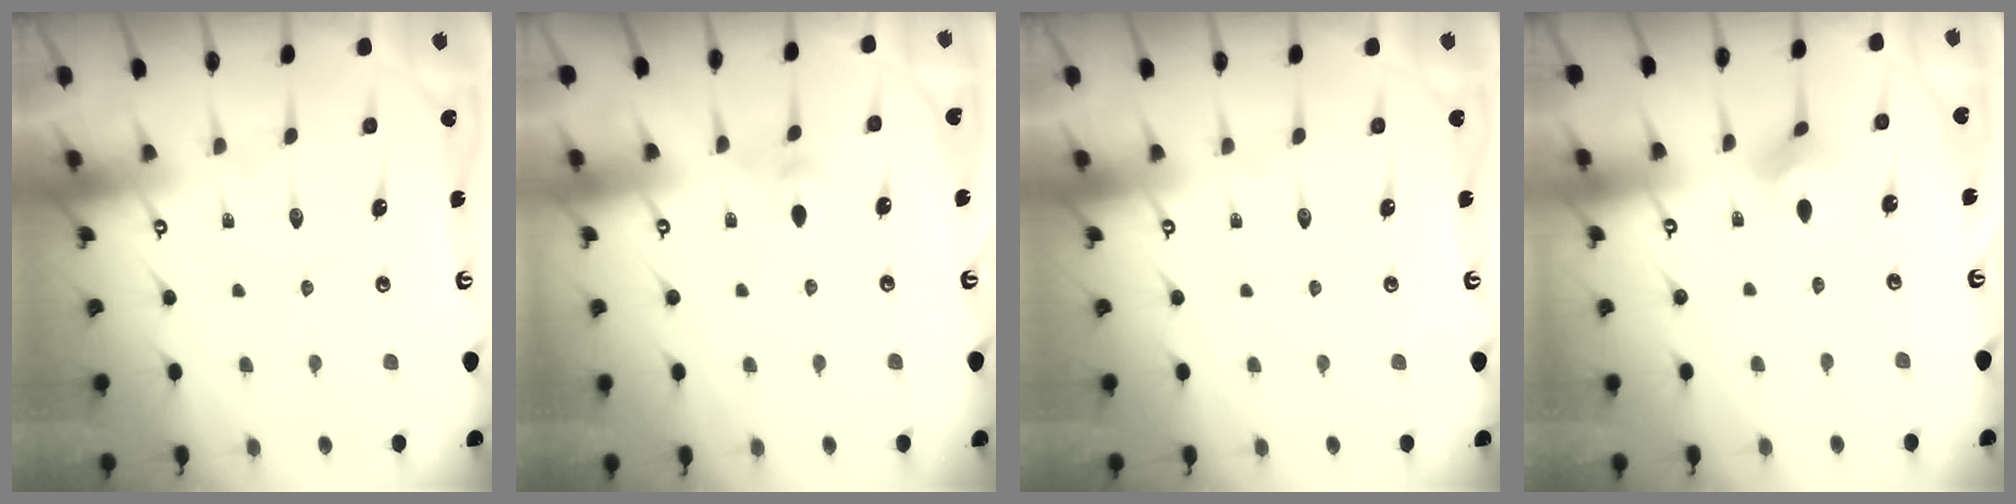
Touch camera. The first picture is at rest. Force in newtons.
{"total": 2.8, "press": 2.7, "slide": 0.8}
{"total": 0.0}
{"total": 3.2, "press": 3.2, "slide": 0.7}